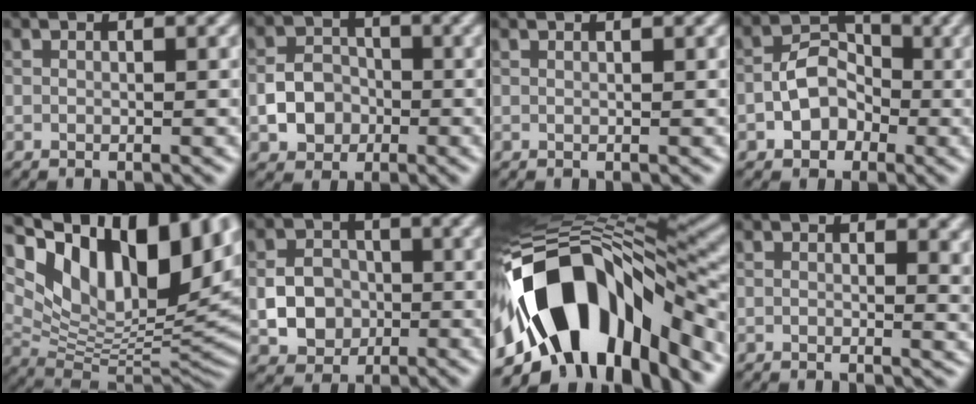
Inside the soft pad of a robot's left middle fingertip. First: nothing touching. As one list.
[{"total": 3.6, "force": [-1.1, 3.0, 1.7], "torque": [-0.024, 0.003, -0.020]}, {"total": 0.9, "force": [0.7, 0.3, 0.5], "torque": [-0.004, -0.003, 0.002]}, {"total": 3.8, "force": [-1.1, 3.0, 2.0], "torque": [-0.021, 0.008, -0.020]}, {"total": 14.4, "force": [6.0, 7.4, 10.8], "torque": [-0.175, 0.016, 0.114]}, {"total": 4.1, "force": [-0.7, 3.5, 2.0], "torque": [-0.034, 0.001, -0.015]}, {"total": 15.8, "force": [-6.1, 7.9, 12.3], "torque": [-0.208, 0.004, -0.098]}, {"total": 2.7, "force": [0.5, 1.1, 2.4], "torque": [-0.021, -0.002, 0.008]}]